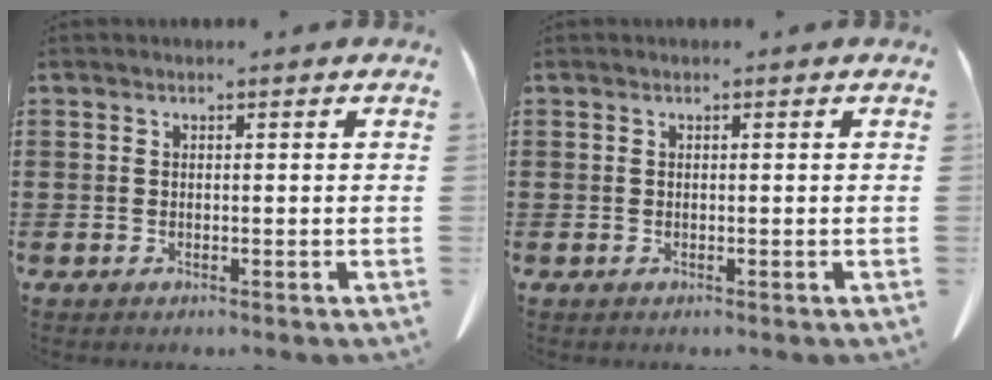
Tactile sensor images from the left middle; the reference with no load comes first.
{"total": 0.0}